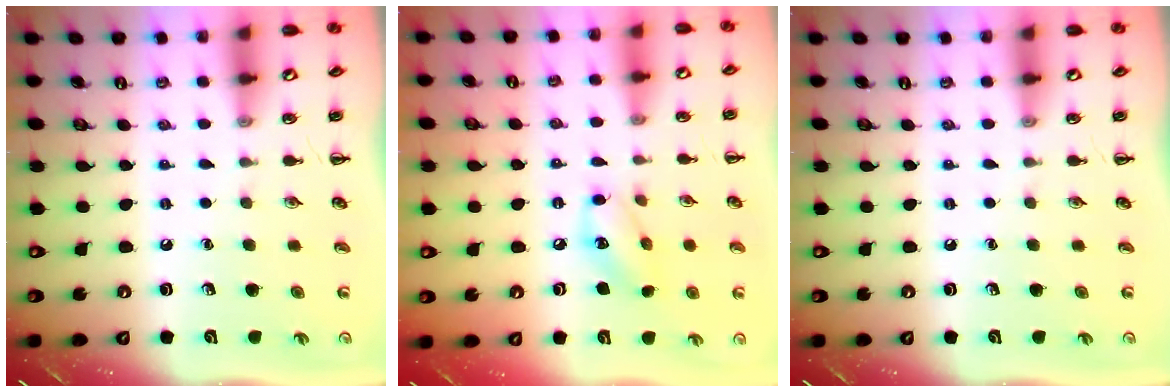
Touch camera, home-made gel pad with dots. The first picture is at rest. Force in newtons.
{"total": 9.9, "press": 9.8, "slide": 1.3}
{"total": 0.0}